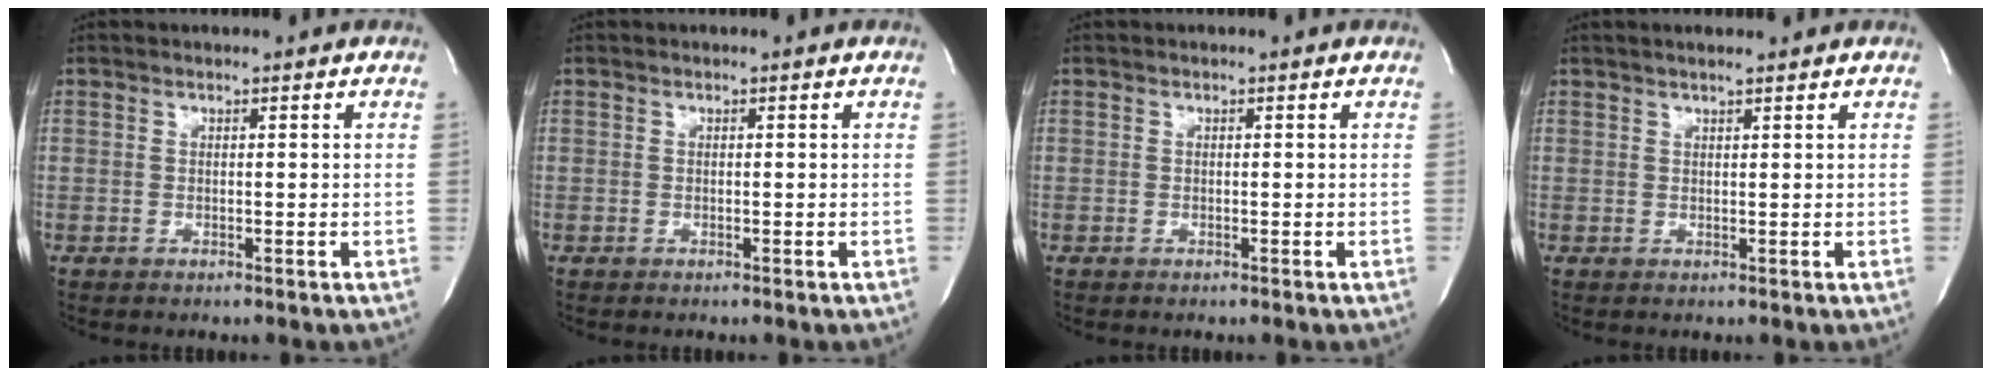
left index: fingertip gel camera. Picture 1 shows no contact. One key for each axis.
{"total": 0.0}
{"total": 0.0}
{"total": 2.2, "fx": 1.8, "fy": 0.1, "fz": 1.2, "tx": -0.020, "ty": 0.010, "tz": 0.027}